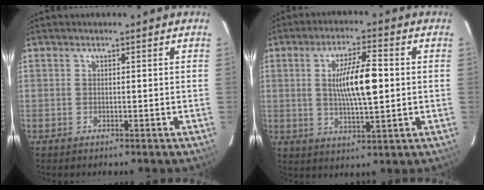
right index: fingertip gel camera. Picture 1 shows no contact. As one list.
[{"total": 9.7, "force": [0.8, 1.5, 9.5], "torque": [-0.171, 0.004, 0.015]}]